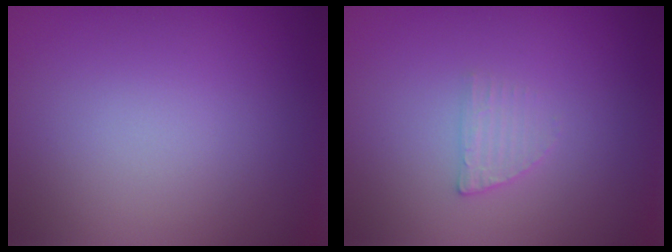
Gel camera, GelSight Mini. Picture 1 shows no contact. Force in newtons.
{"total": 1.2, "press": 1.2, "slide": 0.3}